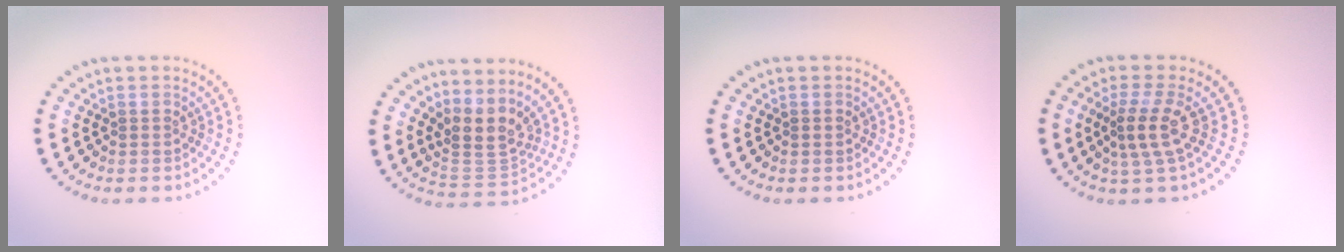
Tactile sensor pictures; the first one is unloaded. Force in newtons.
{"total": 3.5, "press": 2.6, "slide": 2.3}
{"total": 0.5, "press": 0.4, "slide": 0.3}
{"total": 3.0, "press": 2.3, "slide": 1.8}